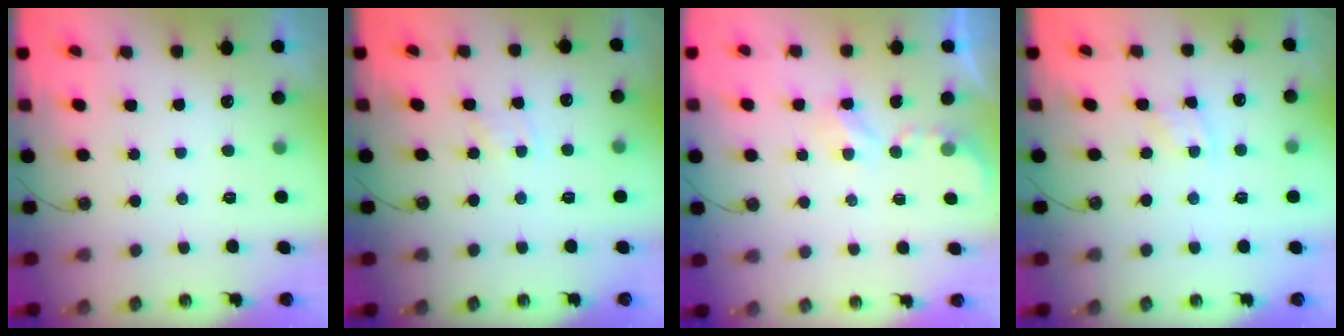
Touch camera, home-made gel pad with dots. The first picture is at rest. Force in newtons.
{"total": 2.2, "press": 2.2, "slide": 0.4}
{"total": 2.7, "press": 2.7, "slide": 0.5}
{"total": 3.9, "press": 3.9, "slide": 0.5}